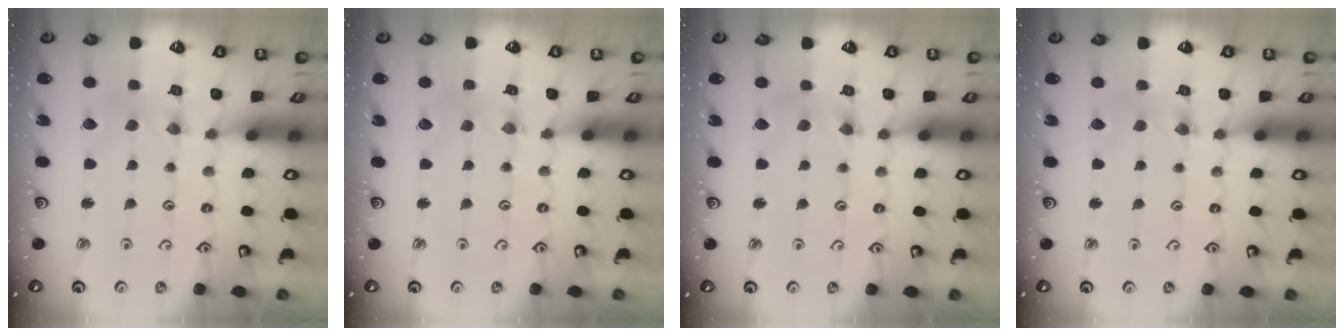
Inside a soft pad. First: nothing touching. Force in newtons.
{"total": 2.8, "press": 2.7, "slide": 0.4}
{"total": 2.1, "press": 2.1, "slide": 0.2}
{"total": 1.3, "press": 1.3, "slide": 0.3}